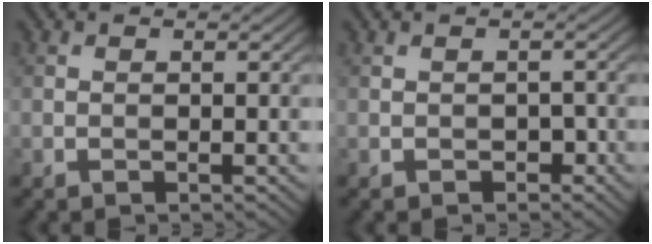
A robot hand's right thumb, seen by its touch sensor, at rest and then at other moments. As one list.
[{"total": 1.1, "force": [-0.6, 0.7, 0.6], "torque": [-0.011, -0.003, -0.009]}]